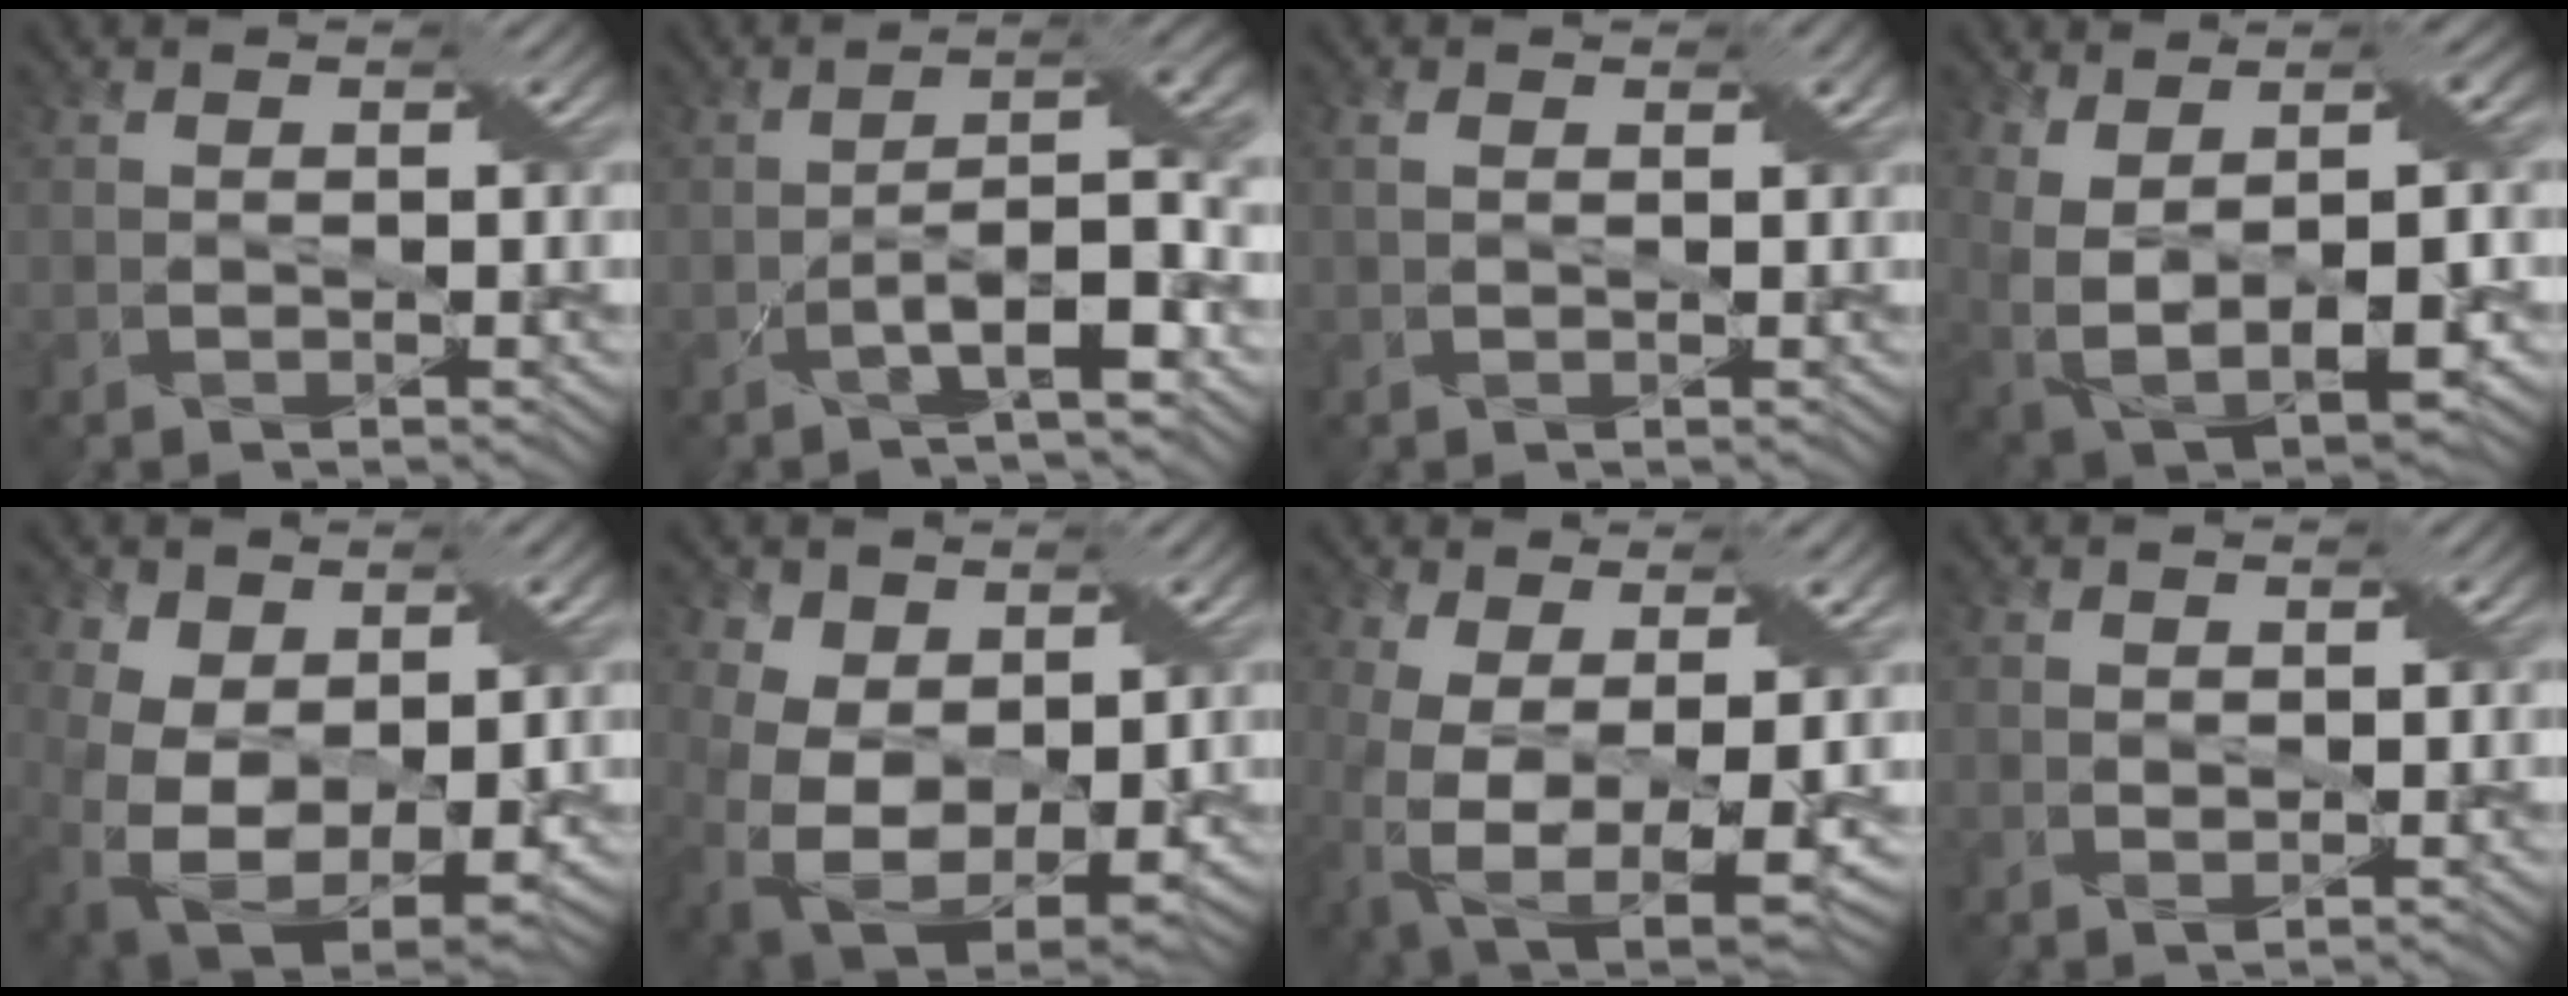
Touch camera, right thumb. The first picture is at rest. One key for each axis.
{"total": 8.6, "fx": -2.9, "fy": 1.9, "fz": 7.8, "tx": -0.126, "ty": 0.014, "tz": -0.051}
{"total": 2.1, "fx": 0.8, "fy": 1.2, "fz": 1.5, "tx": -0.029, "ty": 0.004, "tz": 0.016}
{"total": 13.4, "fx": -0.1, "fy": 7.0, "fz": 11.4, "tx": -0.215, "ty": -0.027, "tz": 0.027}
{"total": 12.8, "fx": 0.6, "fy": 8.3, "fz": 9.8, "tx": -0.210, "ty": -0.032, "tz": 0.028}
{"total": 12.2, "fx": 1.5, "fy": 8.3, "fz": 8.8, "tx": -0.199, "ty": -0.024, "tz": 0.041}
{"total": 12.9, "fx": -1.8, "fy": 6.7, "fz": 10.8, "tx": -0.227, "ty": -0.040, "tz": -0.014}
{"total": 0.9, "fx": 0.4, "fy": 0.6, "fz": 0.6, "tx": -0.018, "ty": -0.001, "tz": 0.011}